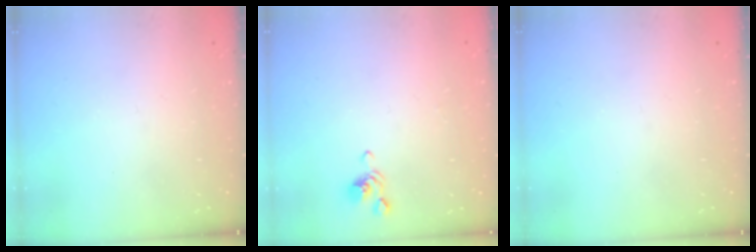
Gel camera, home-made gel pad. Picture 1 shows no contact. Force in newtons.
{"total": 2.8, "press": 2.8, "slide": 0.3}
{"total": 0.0}